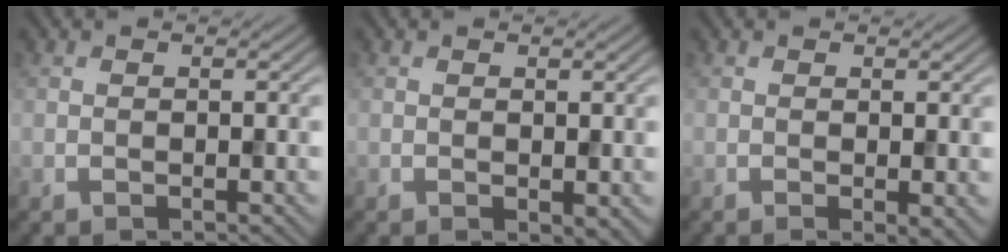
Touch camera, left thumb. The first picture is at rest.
{"total": 1.7, "force": [-0.3, 0.9, 1.4], "torque": [-0.021, -0.009, -0.001]}
{"total": 2.0, "force": [-0.2, 0.4, 2.0], "torque": [-0.031, -0.008, -0.004]}